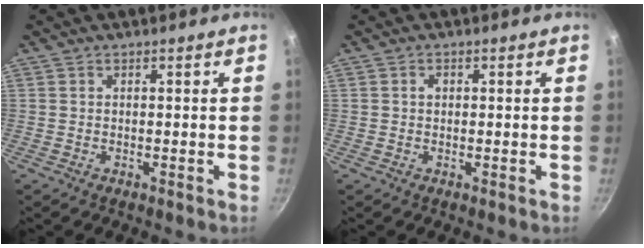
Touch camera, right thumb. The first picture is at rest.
{"total": 1.0, "force": [0.1, 0.8, 0.5], "torque": [-0.005, 0.005, 0.001]}